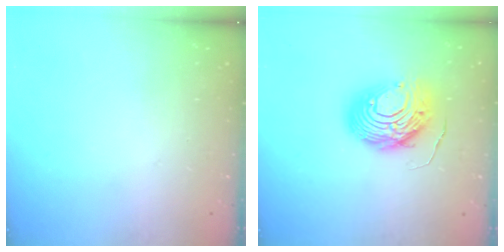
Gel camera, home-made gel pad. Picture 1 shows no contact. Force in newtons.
{"total": 12.9, "press": 12.8, "slide": 1.3}